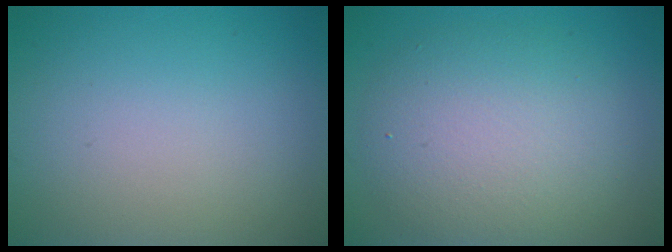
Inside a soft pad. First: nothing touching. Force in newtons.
{"total": 6.2, "press": 6.2, "slide": 0.7}